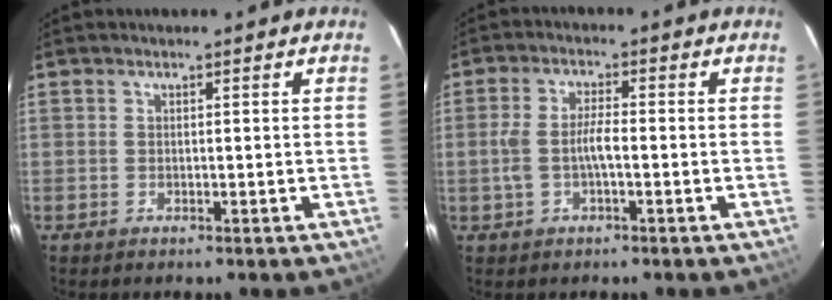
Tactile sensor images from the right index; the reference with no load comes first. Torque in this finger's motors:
{"motor_torque": [0.36, -0.07, 0.22, 0.09]}